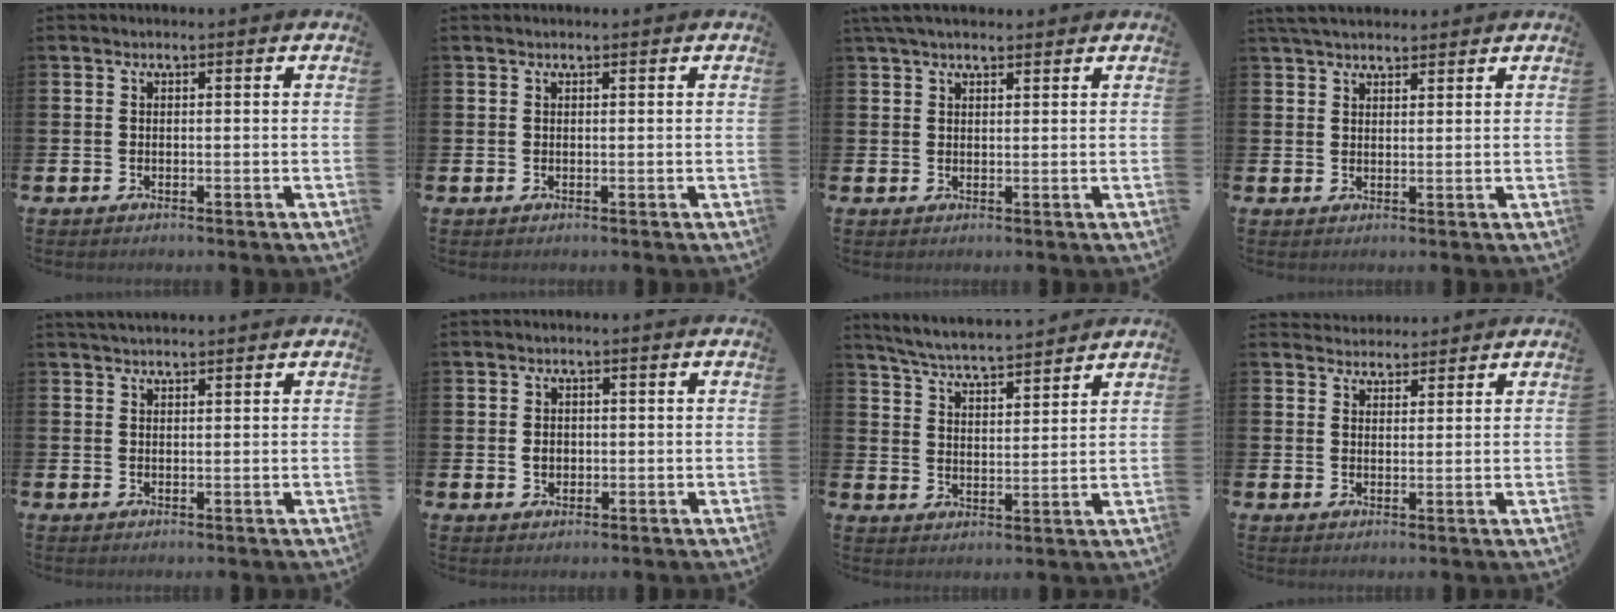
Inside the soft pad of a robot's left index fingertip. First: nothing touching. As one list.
[{"total": 0.0}, {"total": 3.0, "force": [2.5, 1.0, 1.3], "torque": [-0.022, -0.004, 0.045]}, {"total": 3.7, "force": [3.4, 1.1, 1.1], "torque": [-0.027, -0.007, 0.064]}, {"total": 2.0, "force": [1.8, 0.4, 0.5], "torque": [-0.005, -0.003, 0.032]}, {"total": 1.7, "force": [0.0, 1.4, 1.0], "torque": [-0.012, 0.006, -0.005]}, {"total": 5.5, "force": [5.4, 0.1, 0.9], "torque": [-0.042, -0.035, 0.096]}, {"total": 3.1, "force": [3.0, 0.9, -0.2], "torque": [-0.003, -0.012, 0.056]}]